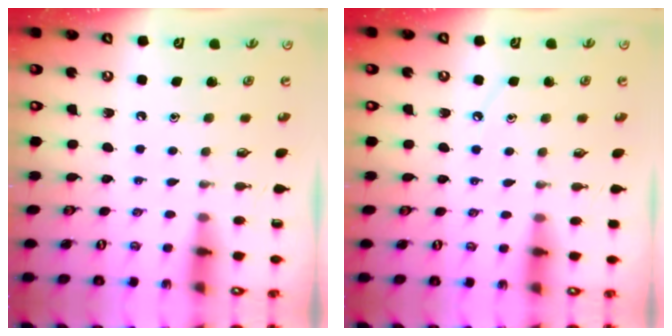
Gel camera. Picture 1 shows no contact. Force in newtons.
{"total": 3.4, "press": 3.3, "slide": 0.3}